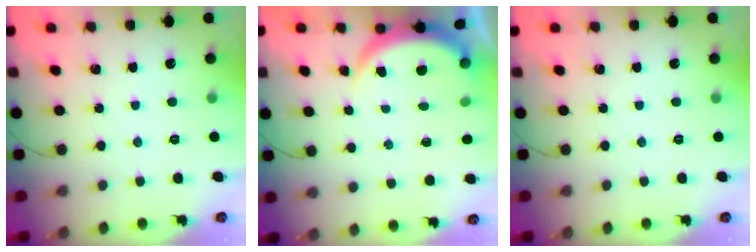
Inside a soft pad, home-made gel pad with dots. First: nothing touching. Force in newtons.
{"total": 3.8, "press": 3.8, "slide": 0.2}
{"total": 0.0}